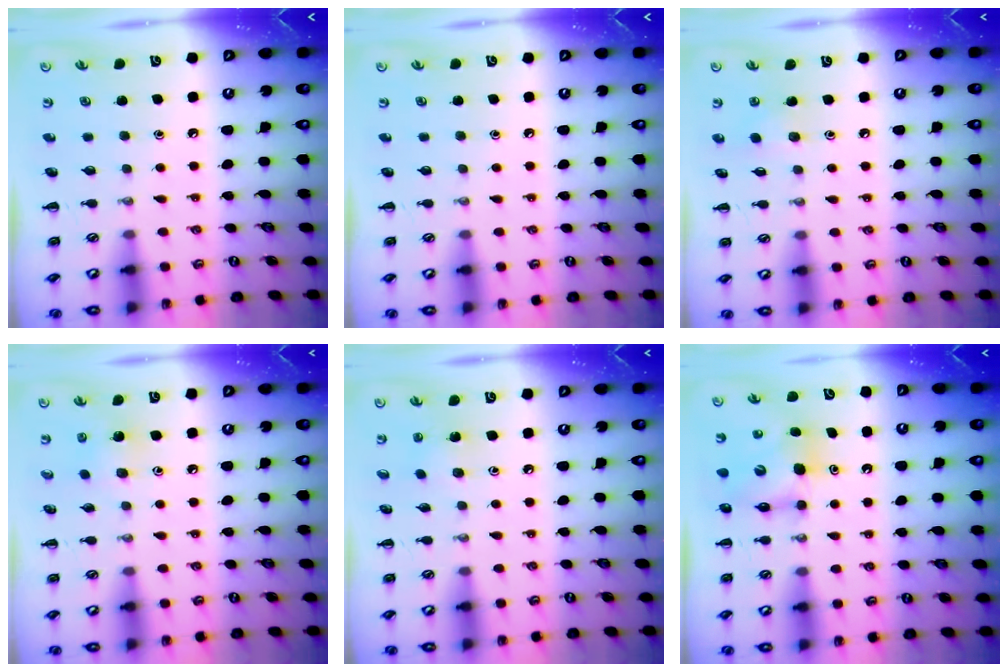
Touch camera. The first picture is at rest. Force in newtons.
{"total": 0.0}
{"total": 4.2, "press": 4.0, "slide": 1.3}
{"total": 5.6, "press": 5.4, "slide": 1.4}
{"total": 4.4, "press": 4.2, "slide": 1.4}
{"total": 6.9, "press": 6.9, "slide": 0.4}